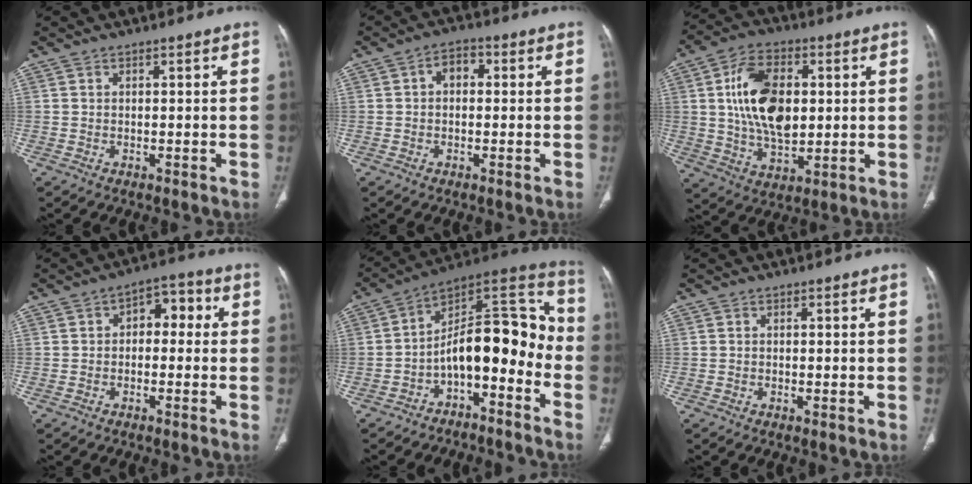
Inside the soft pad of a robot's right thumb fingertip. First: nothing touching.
{"total": 3.9, "force": [0.4, 2.8, 2.7], "torque": [-0.031, 0.015, -0.002]}
{"total": 15.8, "force": [2.4, 9.5, 12.4], "torque": [-0.200, -0.004, 0.045]}
{"total": 6.1, "force": [0.4, 4.0, 4.6], "torque": [-0.034, 0.027, -0.006]}
{"total": 15.9, "force": [-5.6, 7.8, 12.7], "torque": [-0.159, 0.113, -0.092]}
{"total": 0.7, "force": [-0.2, 0.2, 0.7], "torque": [-0.014, -0.002, -0.003]}